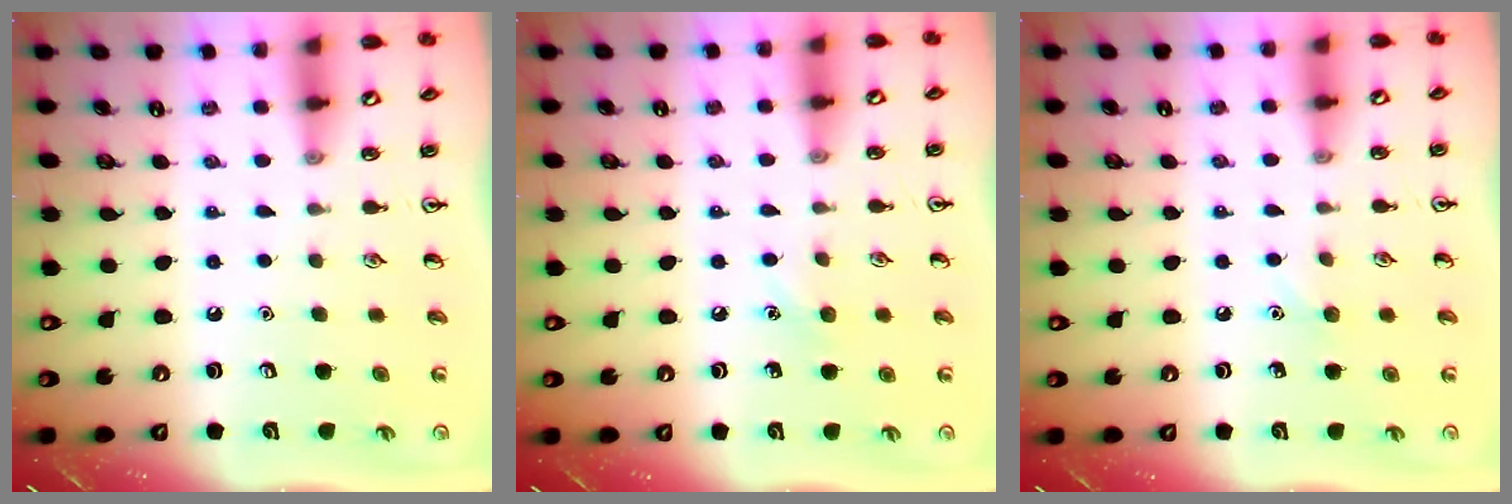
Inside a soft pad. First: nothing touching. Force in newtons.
{"total": 5.0, "press": 4.7, "slide": 1.5}
{"total": 4.7, "press": 4.4, "slide": 1.5}